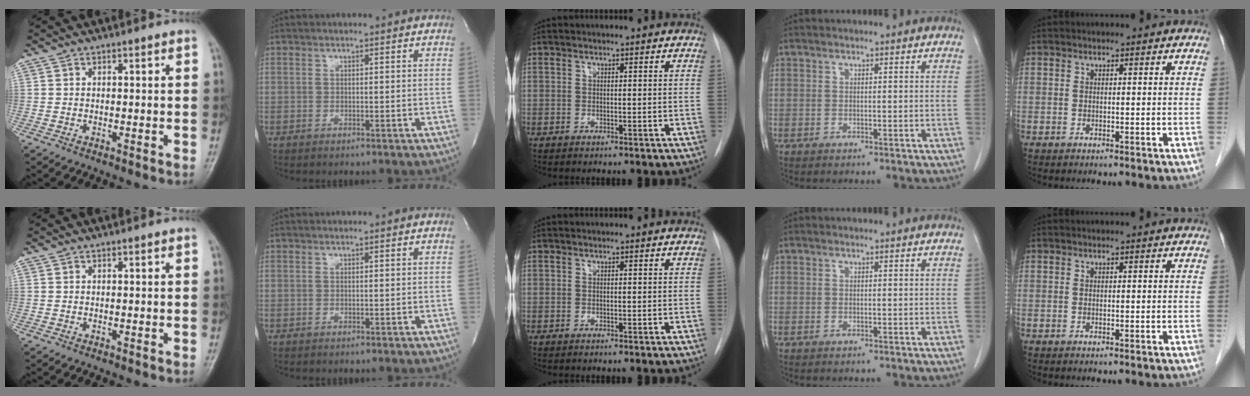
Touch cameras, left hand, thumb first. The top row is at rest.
{}